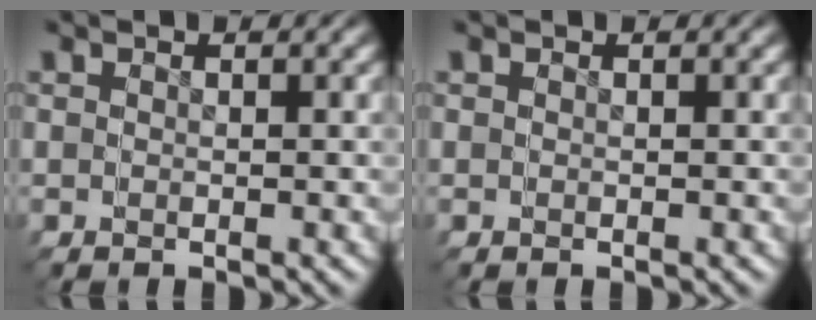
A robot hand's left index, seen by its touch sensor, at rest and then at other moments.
{"total": 0.0}